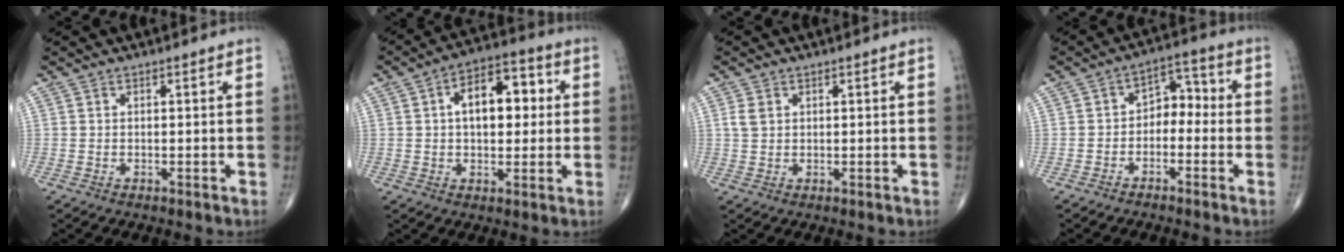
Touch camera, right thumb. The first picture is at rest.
{"total": 12.2, "force": [2.0, 7.0, 9.8], "torque": [-0.121, 0.022, 0.023]}
{"total": 2.2, "force": [0.7, 1.6, 1.3], "torque": [-0.025, 0.003, 0.018]}
{"total": 6.1, "force": [-1.5, 4.2, 4.1], "torque": [-0.037, 0.041, -0.040]}